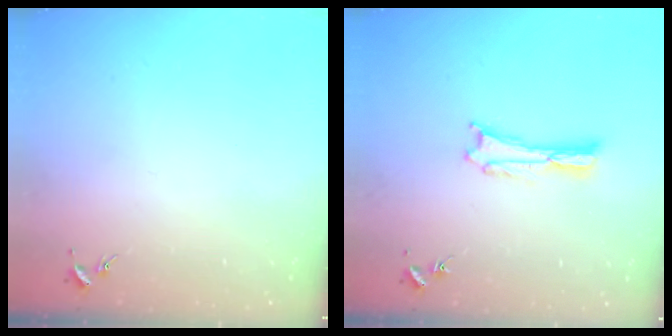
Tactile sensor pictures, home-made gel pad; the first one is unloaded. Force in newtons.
{"total": 0.5, "press": 0.5, "slide": 0.2}